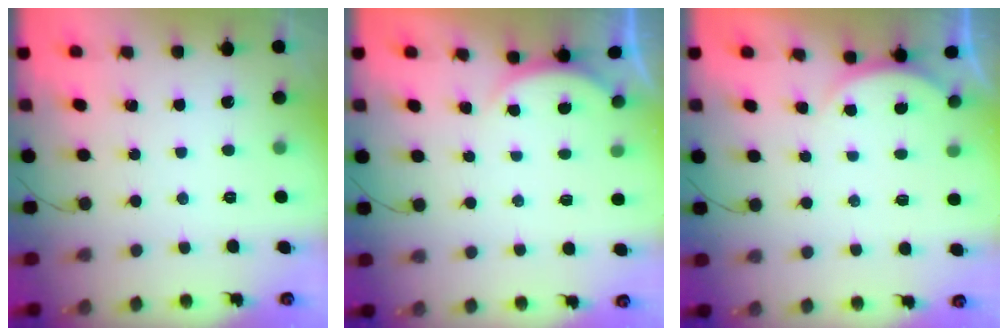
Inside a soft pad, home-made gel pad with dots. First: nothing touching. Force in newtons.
{"total": 1.6, "press": 1.5, "slide": 0.6}
{"total": 2.4, "press": 2.4, "slide": 0.6}